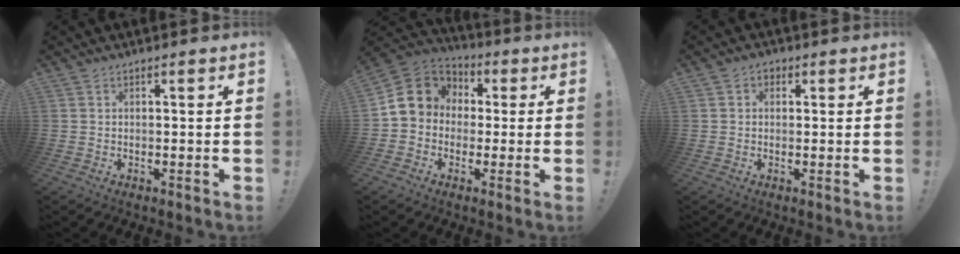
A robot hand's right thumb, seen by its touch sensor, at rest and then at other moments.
{"total": 12.0, "force": [1.6, 10.5, 5.7], "torque": [-0.087, 0.012, 0.038]}
{"total": 2.4, "force": [0.3, 2.0, 1.2], "torque": [-0.022, 0.007, 0.007]}